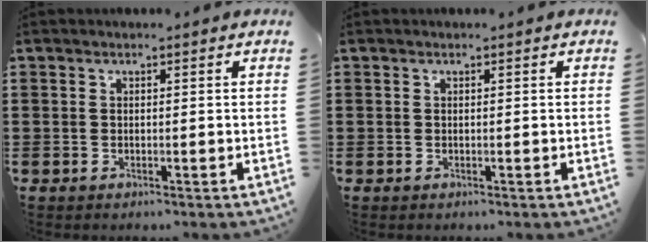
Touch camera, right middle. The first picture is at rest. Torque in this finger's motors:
{"motor_torque": [0.00, 0.00, 0.00, 0.00]}